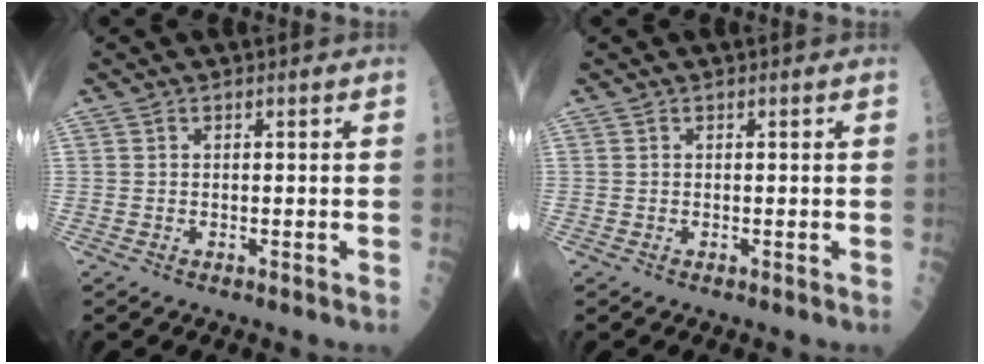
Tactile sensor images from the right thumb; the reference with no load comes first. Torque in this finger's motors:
{"motor_torque": [0.02, 0.02, -0.02, -0.02, 0.02]}